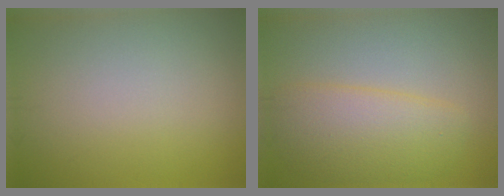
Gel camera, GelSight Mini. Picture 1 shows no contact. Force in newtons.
{"total": 4.8, "press": 4.8, "slide": 0.1}